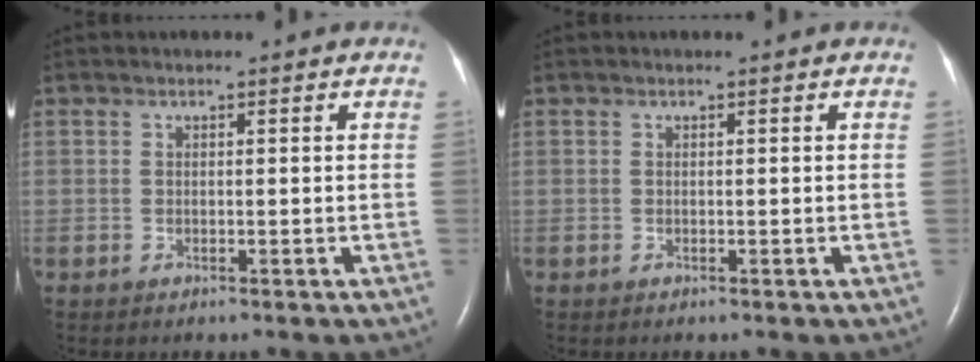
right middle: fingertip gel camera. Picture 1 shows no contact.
{"total": 0.0}